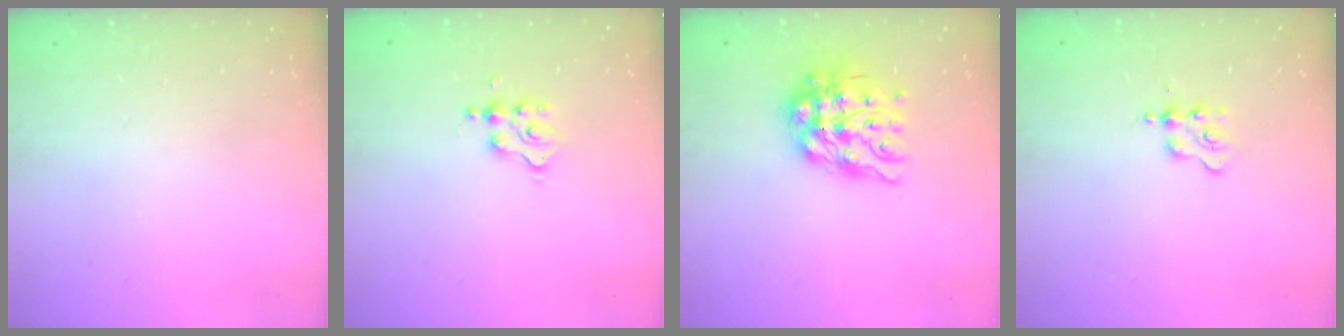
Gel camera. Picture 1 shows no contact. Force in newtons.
{"total": 2.9, "press": 2.9, "slide": 0.4}
{"total": 12.3, "press": 12.2, "slide": 1.0}
{"total": 1.7, "press": 1.7, "slide": 0.3}